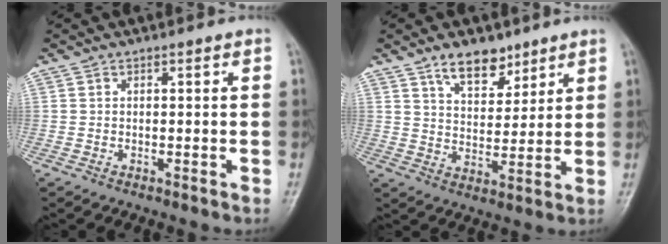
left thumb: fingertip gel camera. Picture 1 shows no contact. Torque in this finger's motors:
{"motor_torque": [0.48, -0.08, 0.74, -0.83, 0.03]}